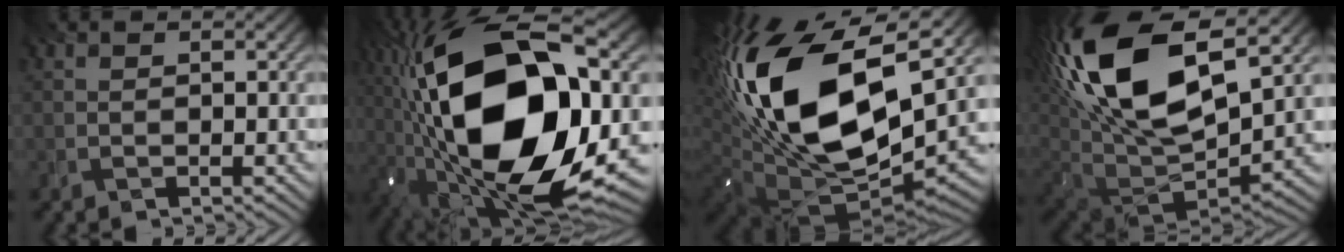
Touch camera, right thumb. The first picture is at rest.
{"total": 22.9, "force": [1.1, 11.4, 19.8], "torque": [-0.425, -0.006, 0.017]}
{"total": 20.9, "force": [4.6, 11.5, 16.8], "torque": [-0.390, -0.024, 0.095]}
{"total": 20.8, "force": [8.4, 10.0, 16.2], "torque": [-0.369, 0.030, 0.148]}